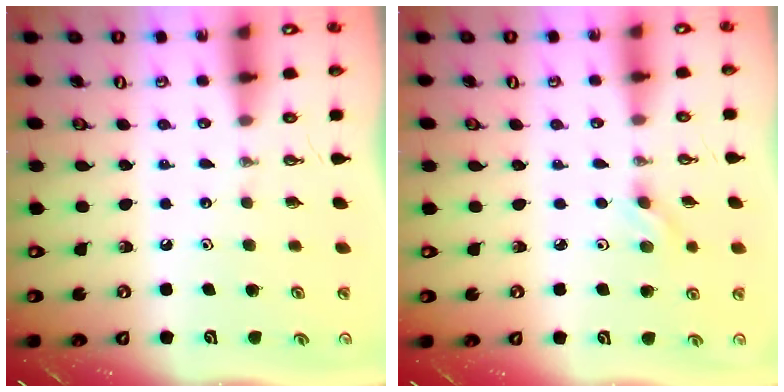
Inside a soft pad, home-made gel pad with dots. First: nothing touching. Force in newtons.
{"total": 3.2, "press": 2.9, "slide": 1.5}